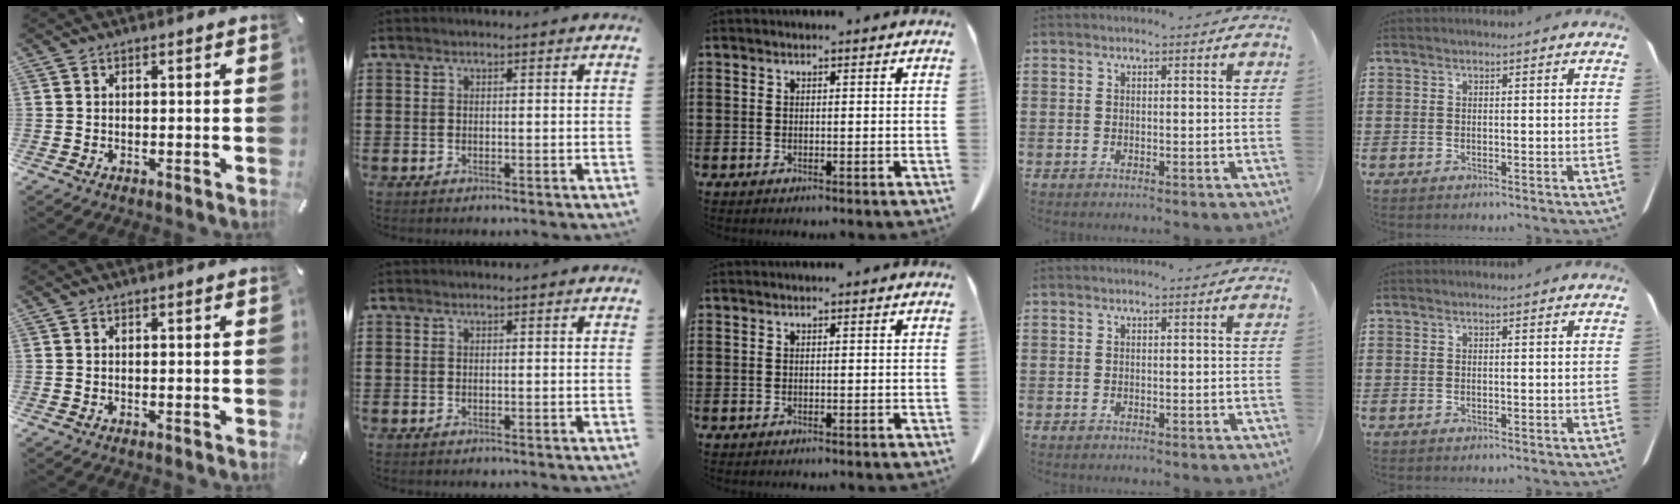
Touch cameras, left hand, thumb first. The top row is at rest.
{}